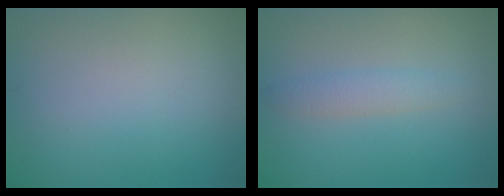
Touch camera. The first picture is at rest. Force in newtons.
{"total": 1.9, "press": 1.9, "slide": 0.1}